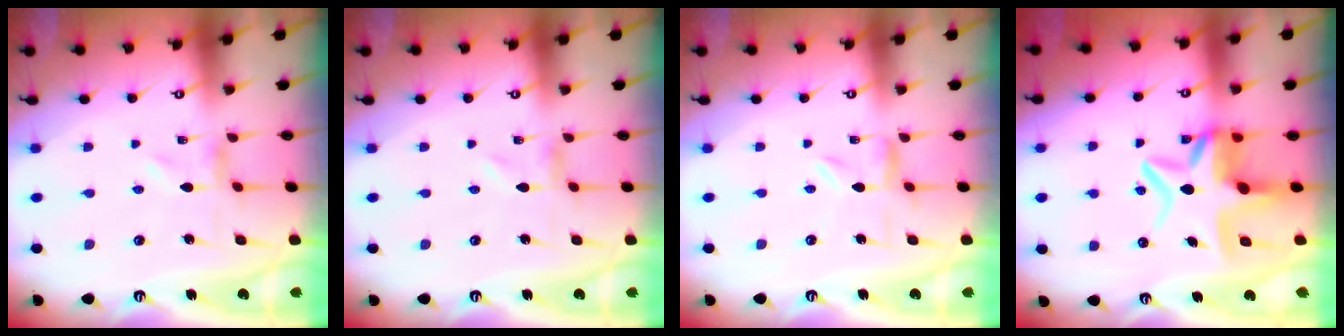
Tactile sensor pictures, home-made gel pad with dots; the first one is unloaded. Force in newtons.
{"total": 0.0}
{"total": 2.0, "press": 1.9, "slide": 0.4}
{"total": 9.7, "press": 9.2, "slide": 2.8}